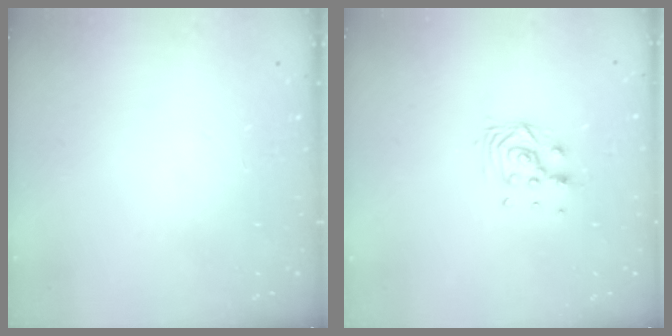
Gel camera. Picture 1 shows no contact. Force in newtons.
{"total": 7.3, "press": 7.2, "slide": 0.6}